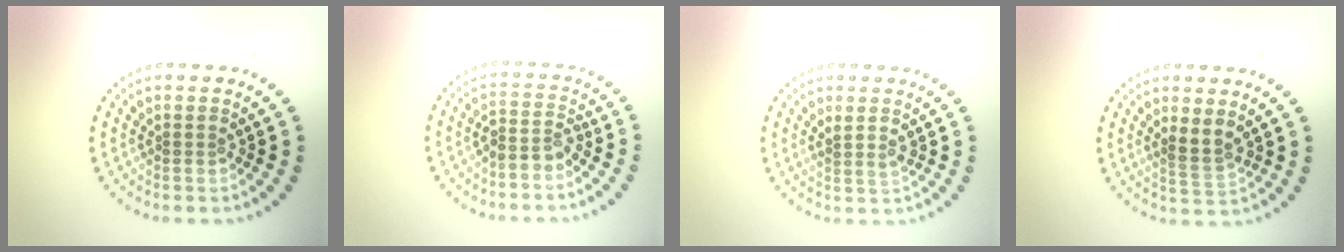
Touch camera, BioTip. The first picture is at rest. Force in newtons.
{"total": 2.3, "press": 1.9, "slide": 1.4}
{"total": 1.4, "press": 1.2, "slide": 0.8}
{"total": 2.0, "press": 1.8, "slide": 1.0}